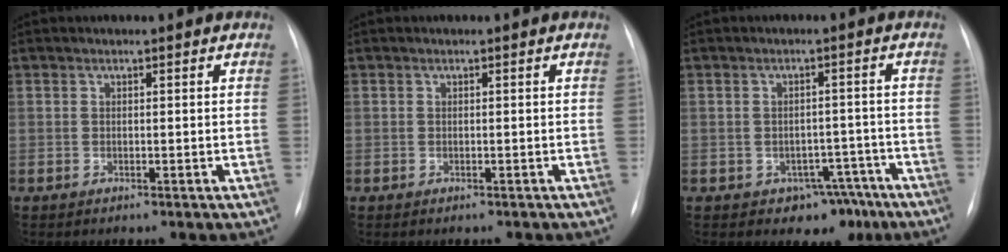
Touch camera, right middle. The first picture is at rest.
{"total": 0.9, "force": [-0.8, 0.2, 0.4], "torque": [-0.007, -0.002, -0.008]}
{"total": 5.5, "force": [-3.6, 3.8, 1.8], "torque": [-0.003, 0.020, -0.042]}